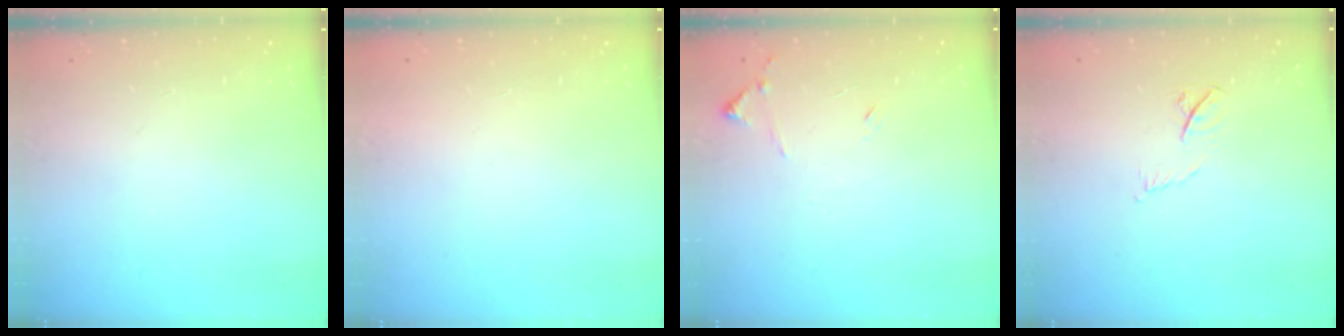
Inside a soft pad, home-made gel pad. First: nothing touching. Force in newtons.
{"total": 1.6, "press": 1.6, "slide": 0.1}
{"total": 8.0, "press": 8.0, "slide": 0.7}
{"total": 5.2, "press": 5.1, "slide": 0.8}